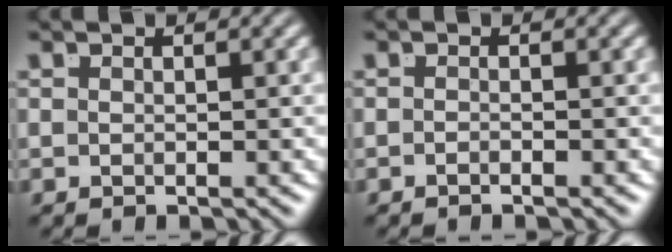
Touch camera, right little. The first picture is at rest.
{"total": 1.0, "force": [-0.7, -0.7, 0.2], "torque": [0.000, -0.001, -0.013]}